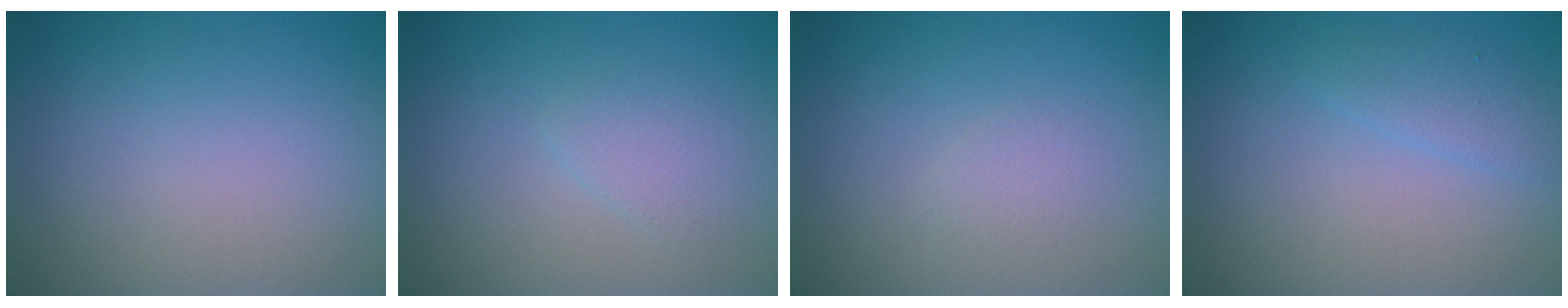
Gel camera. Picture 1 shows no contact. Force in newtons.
{"total": 1.5, "press": 1.5, "slide": 0.1}
{"total": 1.0, "press": 1.0, "slide": 0.0}
{"total": 1.5, "press": 1.5, "slide": 0.1}